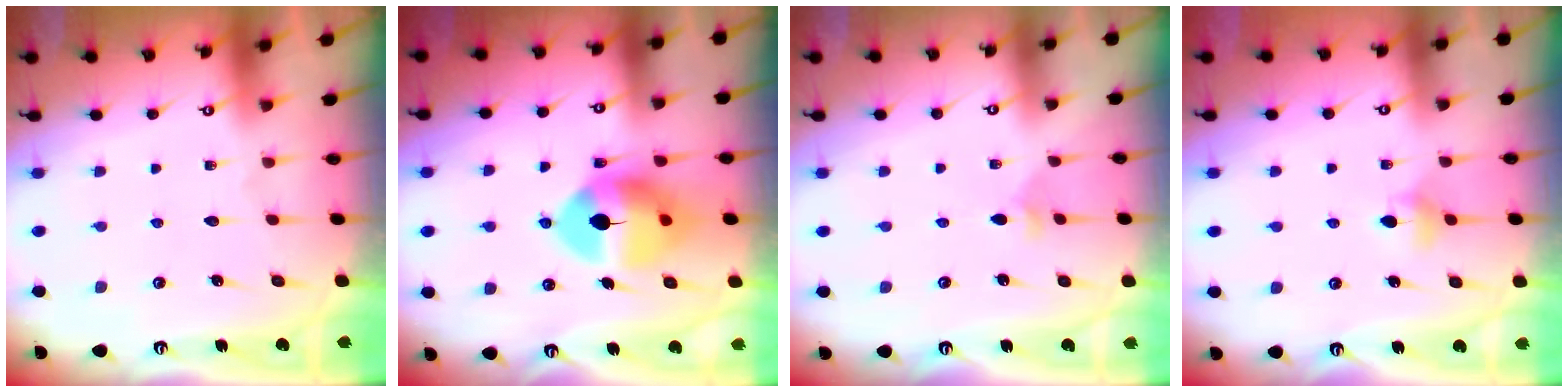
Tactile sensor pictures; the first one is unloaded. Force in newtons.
{"total": 12.2, "press": 12.1, "slide": 2.0}
{"total": 3.0, "press": 2.9, "slide": 0.9}
{"total": 4.3, "press": 4.2, "slide": 0.7}